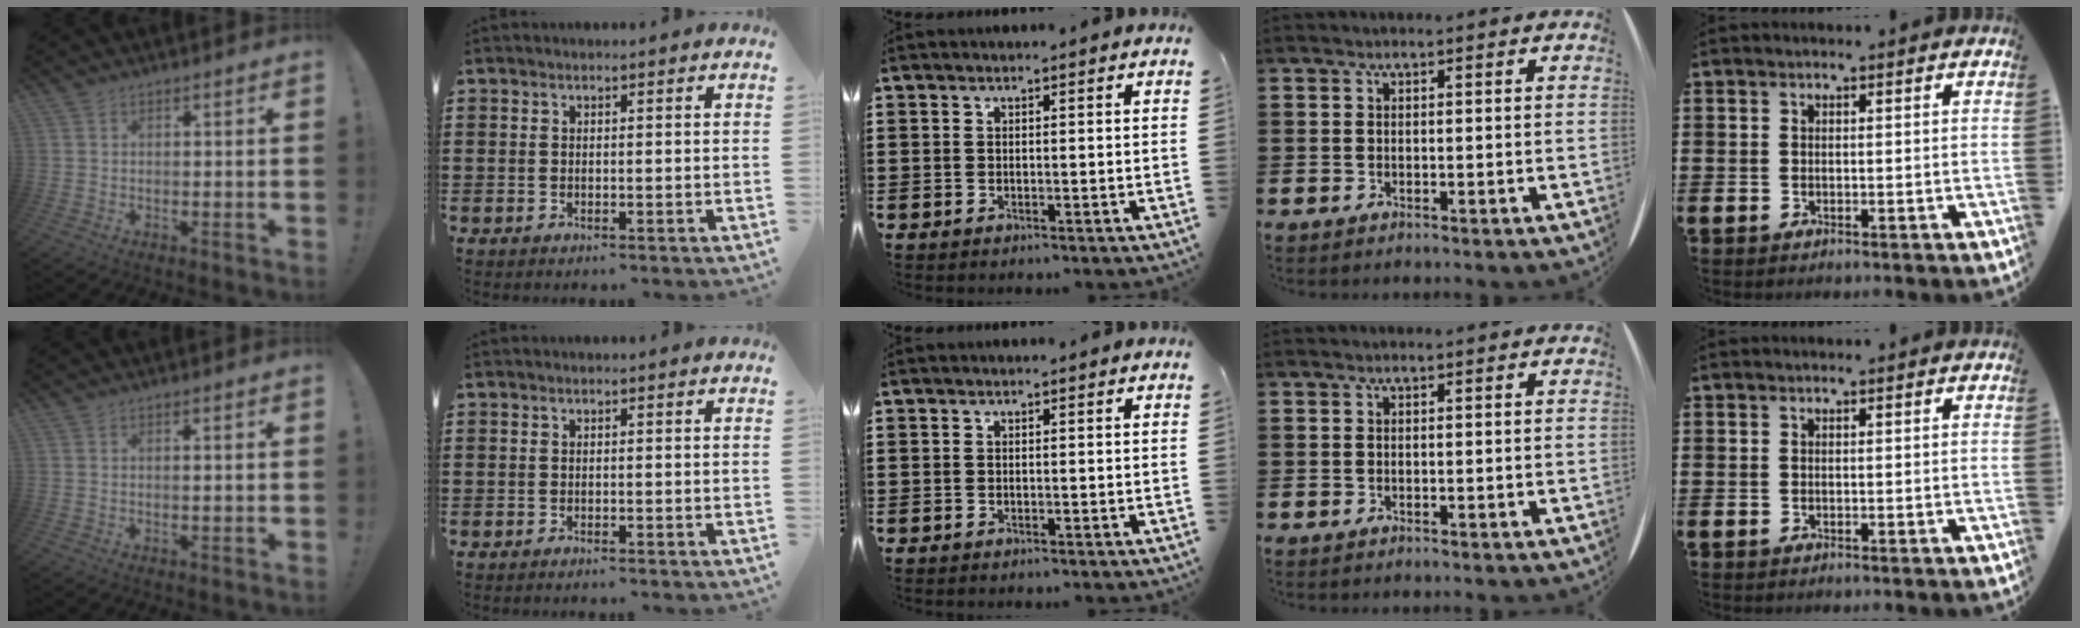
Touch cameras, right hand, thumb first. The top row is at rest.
{"thumb": {"total": 0.8, "force": [0.0, -0.2, 0.7], "torque": [-0.008, -0.003, -0.002]}, "index": {"total": 0.6, "force": [-0.6, 0.0, 0.1], "torque": [-0.004, -0.002, -0.011]}}